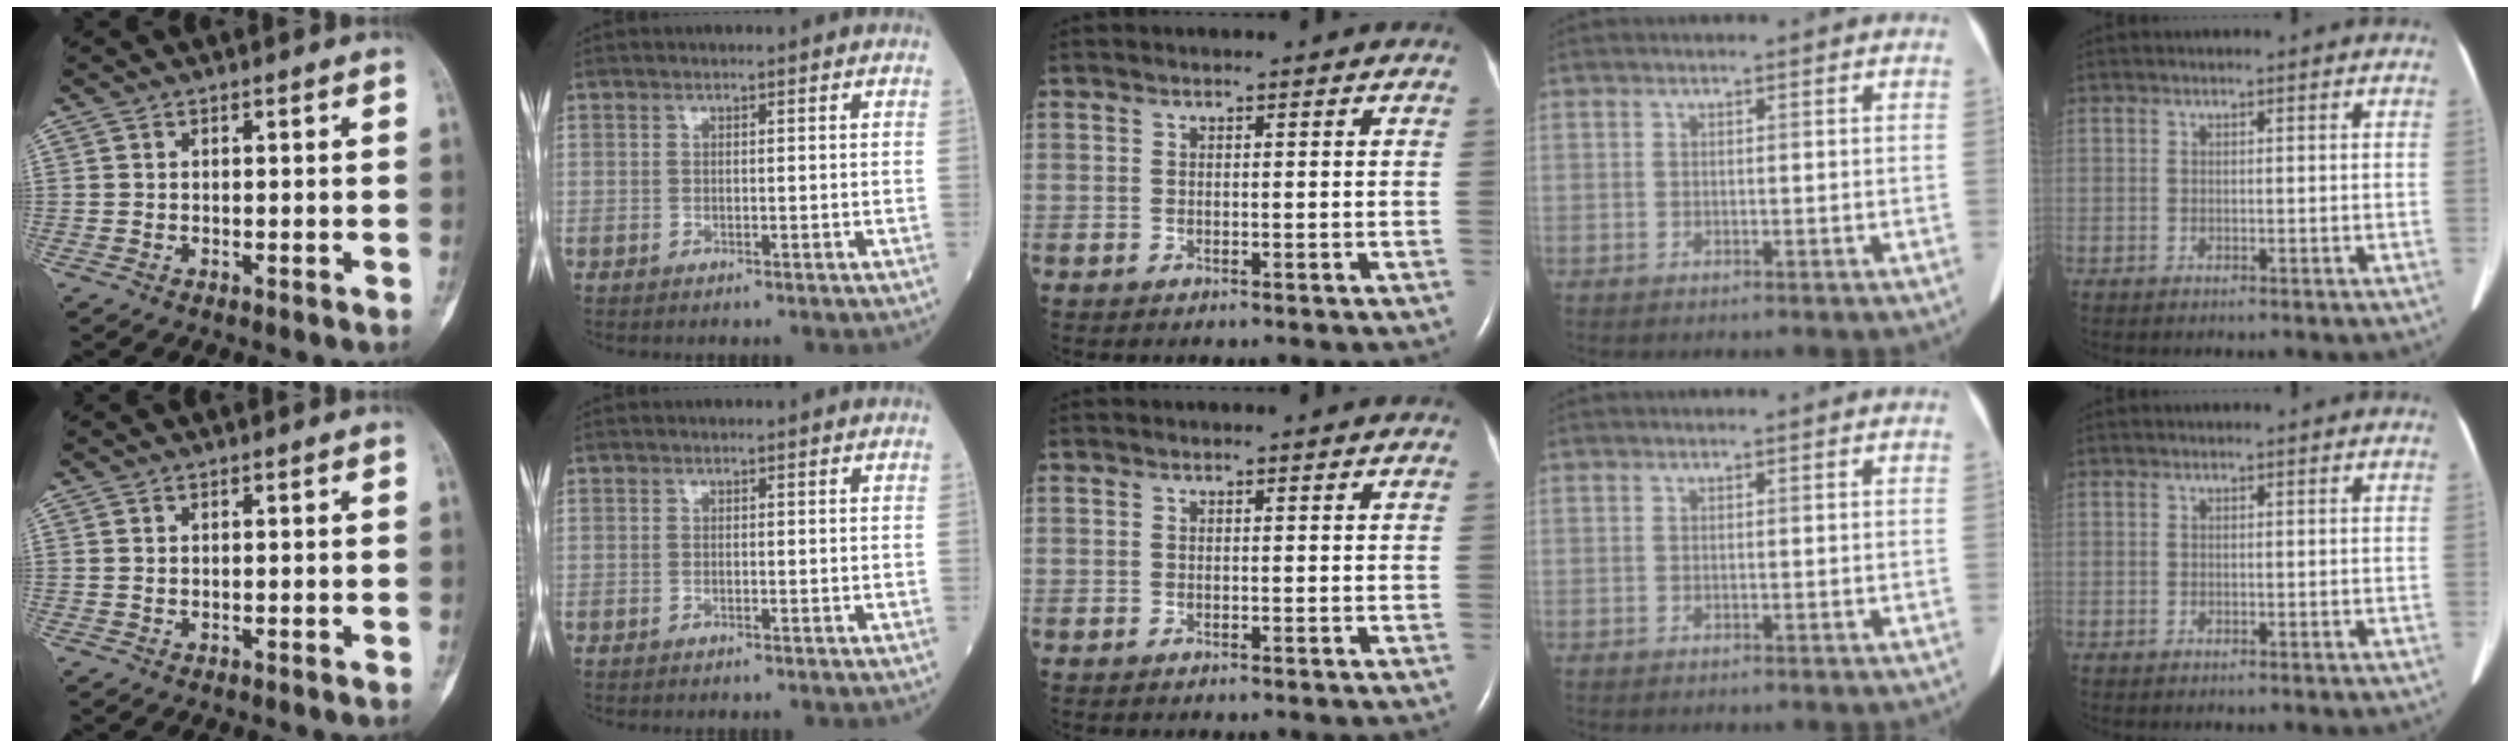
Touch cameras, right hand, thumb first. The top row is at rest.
{}